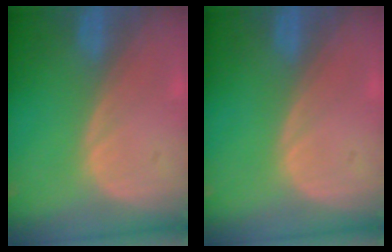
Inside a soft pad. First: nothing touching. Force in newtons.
{"total": 0.0}